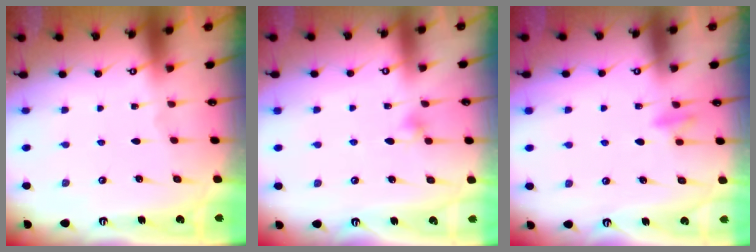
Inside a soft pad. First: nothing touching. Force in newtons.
{"total": 5.4, "press": 5.3, "slide": 1.2}
{"total": 6.8, "press": 6.7, "slide": 1.0}